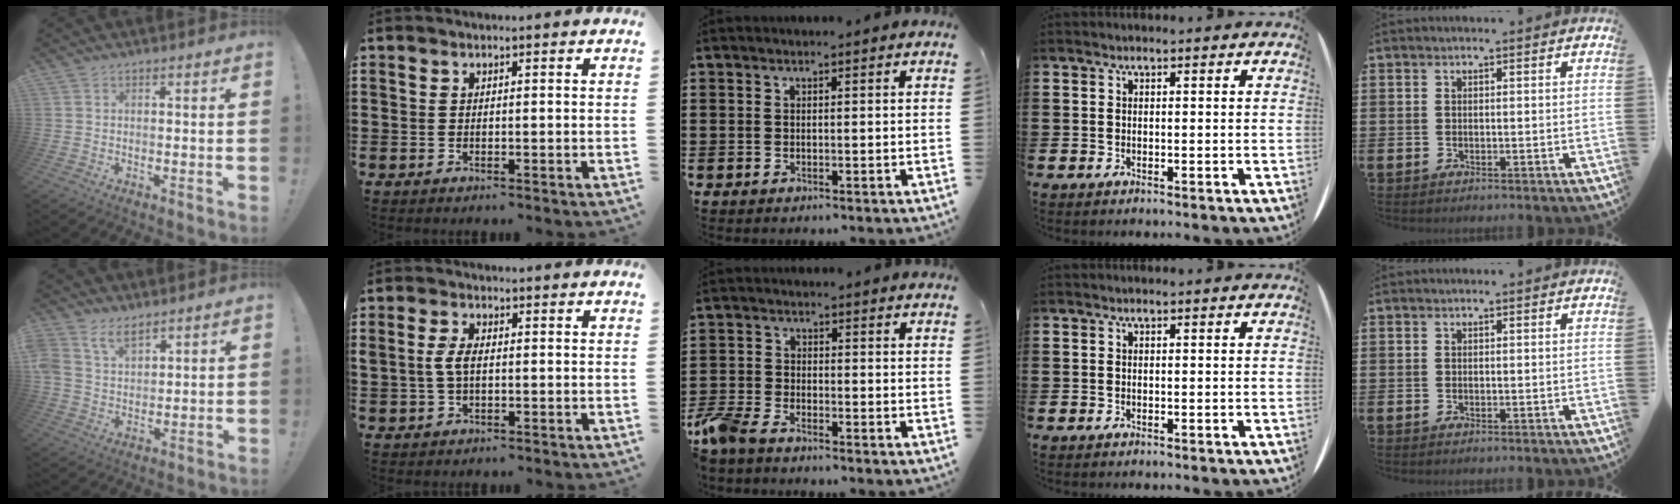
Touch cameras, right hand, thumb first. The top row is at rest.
{"thumb": {"total": 7.7, "force": [5.3, 4.2, 3.6], "torque": [-0.071, -0.020, 0.106]}, "index": {"total": 3.5, "force": [0.1, 1.9, 3.0], "torque": [-0.075, 0.001, -0.005]}, "middle": {"total": 4.2, "force": [-3.7, 1.1, 1.6], "torque": [-0.062, -0.008, -0.085]}}